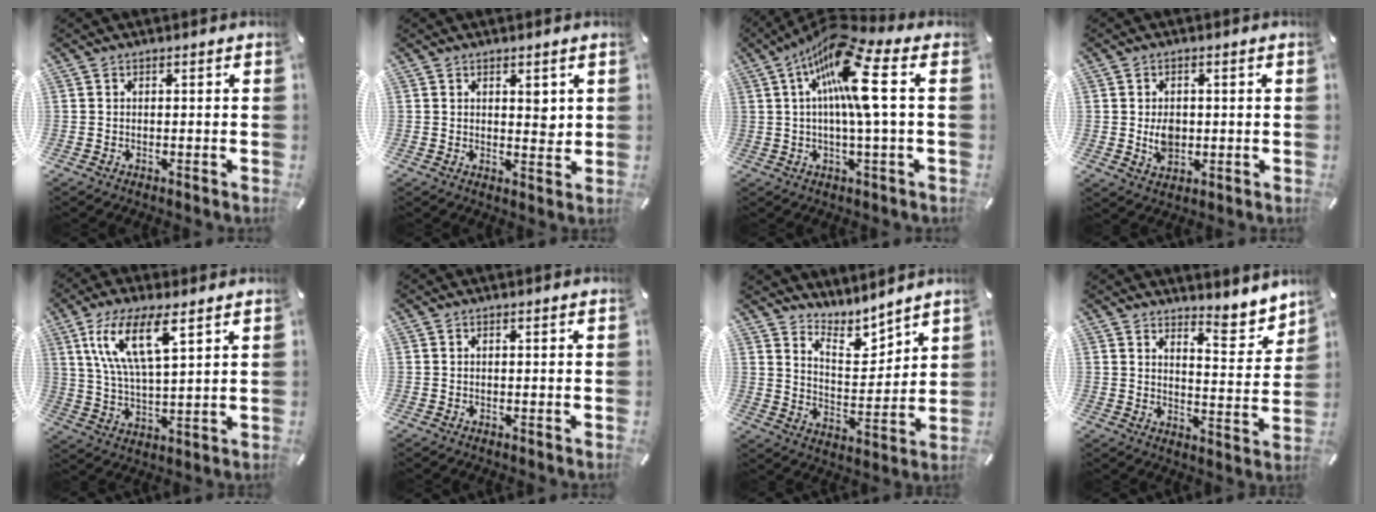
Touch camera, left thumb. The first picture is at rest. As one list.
[{"total": 3.5, "force": [1.8, 2.0, 2.3], "torque": [-0.009, -0.017, 0.023]}, {"total": 15.9, "force": [4.4, 2.8, 15.0], "torque": [-0.294, -0.007, 0.060]}, {"total": 5.1, "force": [0.1, 3.8, 3.5], "torque": [-0.057, -0.009, -0.005]}, {"total": 13.4, "force": [7.2, 4.3, 10.5], "torque": [-0.232, -0.007, 0.126]}, {"total": 0.0}, {"total": 7.5, "force": [6.7, 3.3, 1.1], "torque": [-0.016, -0.065, 0.119]}, {"total": 7.8, "force": [6.8, 3.0, 2.3], "torque": [-0.010, -0.071, 0.114]}]